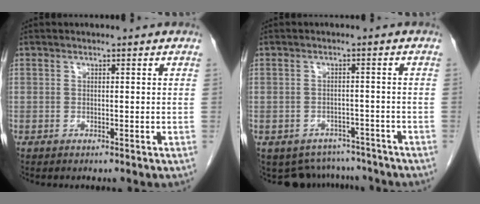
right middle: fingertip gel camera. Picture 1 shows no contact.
{"total": 8.3, "force": [-7.4, 3.7, 0.1], "torque": [-0.002, 0.015, -0.090]}